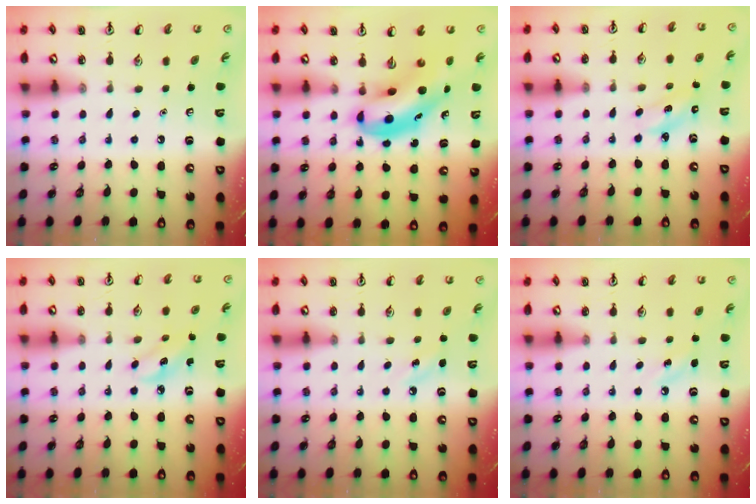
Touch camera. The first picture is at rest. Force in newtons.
{"total": 8.4, "press": 8.1, "slide": 2.5}
{"total": 2.4, "press": 2.3, "slide": 0.5}
{"total": 2.9, "press": 2.8, "slide": 0.7}
{"total": 5.0, "press": 4.6, "slide": 1.8}
{"total": 5.0, "press": 4.6, "slide": 1.8}